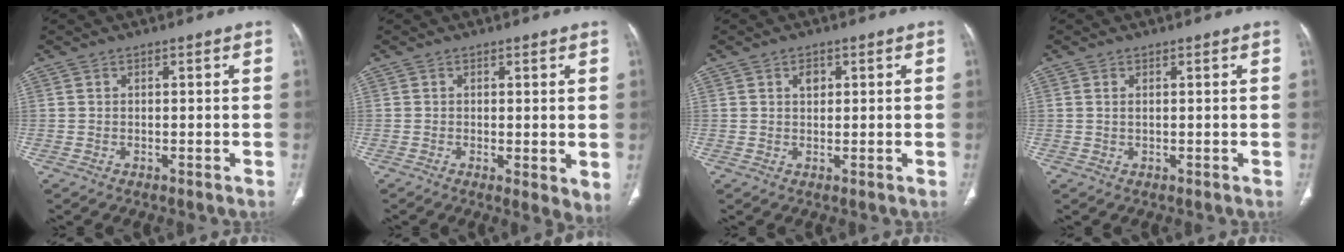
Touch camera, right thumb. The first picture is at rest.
{"total": 4.0, "force": [-0.1, 1.3, 3.8], "torque": [-0.060, -0.016, -0.003]}
{"total": 2.0, "force": [0.8, 1.4, 1.2], "torque": [-0.013, -0.001, 0.012]}
{"total": 0.7, "force": [0.2, 0.3, 0.6], "torque": [-0.018, 0.004, 0.006]}